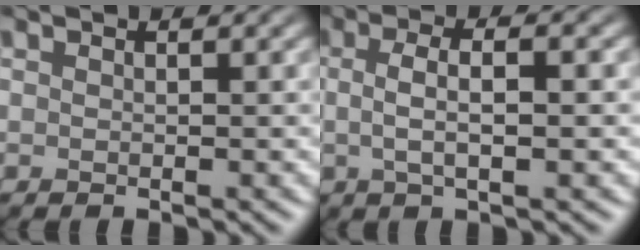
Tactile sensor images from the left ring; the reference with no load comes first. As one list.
[{"total": 3.4, "force": [-1.3, 0.7, 3.0], "torque": [-0.064, -0.004, -0.015]}]